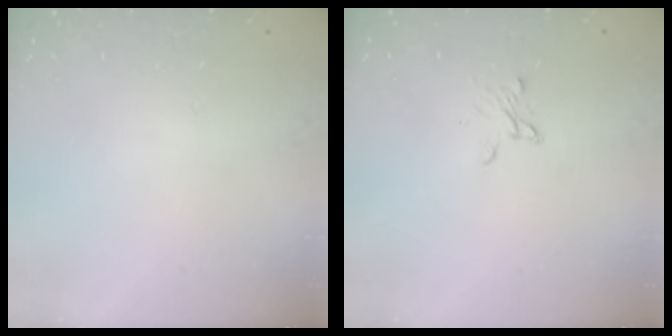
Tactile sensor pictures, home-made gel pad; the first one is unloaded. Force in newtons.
{"total": 4.0, "press": 4.0, "slide": 0.3}